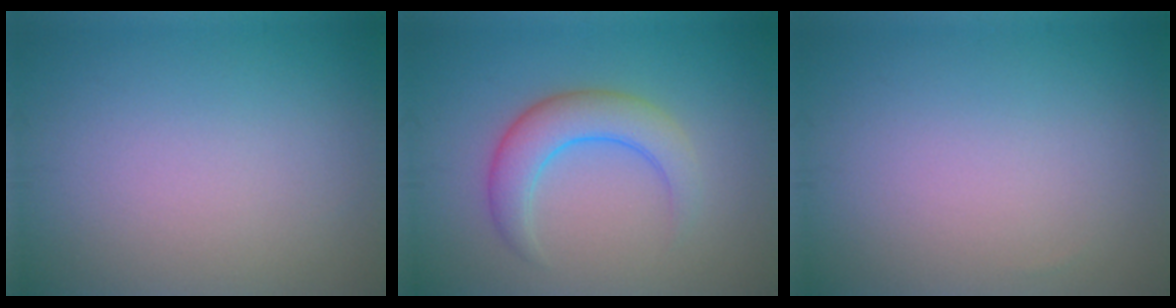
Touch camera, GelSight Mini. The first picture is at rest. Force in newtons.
{"total": 4.3, "press": 4.3, "slide": 0.2}
{"total": 0.0}